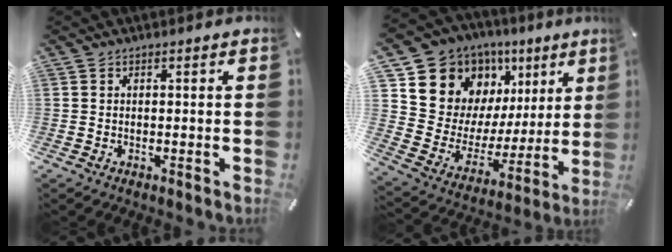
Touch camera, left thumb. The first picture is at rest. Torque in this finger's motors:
{"motor_torque": [1.15, 0.30, 1.71, -0.82, 0.14]}